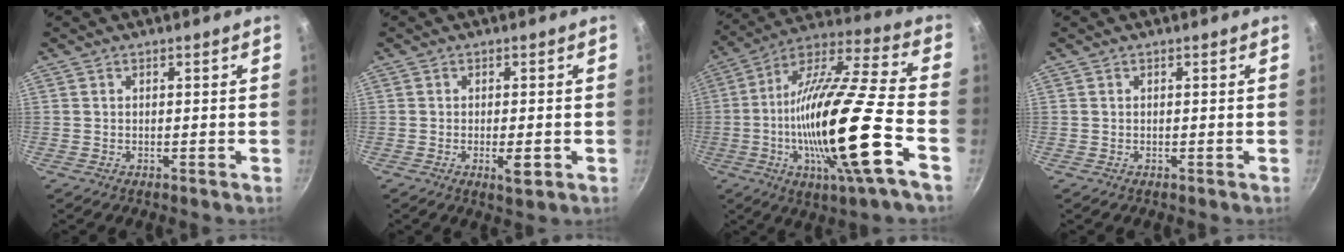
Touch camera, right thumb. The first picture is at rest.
{"total": 3.5, "force": [-1.1, 1.1, 3.2], "torque": [-0.054, 0.000, -0.015]}
{"total": 25.3, "force": [-6.8, 4.0, 24.1], "torque": [-0.412, 0.015, -0.129]}
{"total": 0.0}